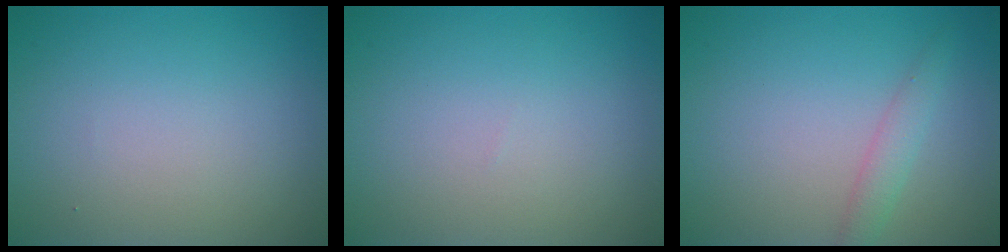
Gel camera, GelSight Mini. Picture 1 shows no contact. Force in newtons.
{"total": 0.0}
{"total": 1.7, "press": 1.7, "slide": 0.1}